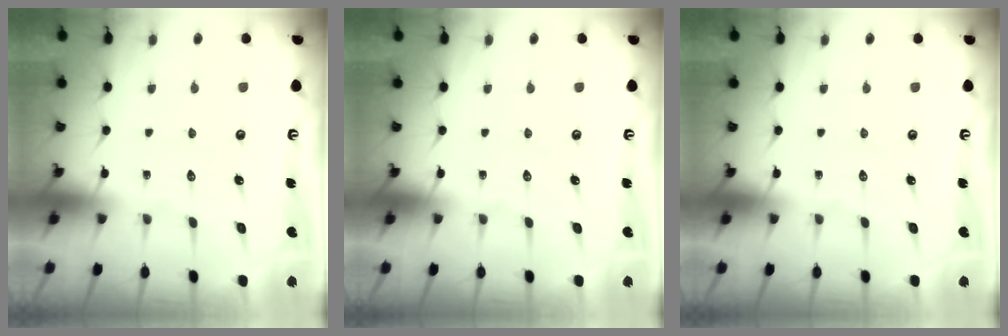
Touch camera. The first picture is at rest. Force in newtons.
{"total": 0.0}
{"total": 0.0}